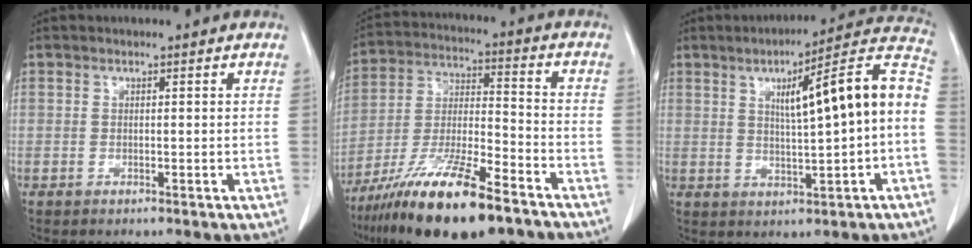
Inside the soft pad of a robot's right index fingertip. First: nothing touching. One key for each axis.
{"total": 18.6, "fx": -12.7, "fy": 3.1, "fz": 13.3, "tx": -0.255, "ty": -0.029, "tz": -0.227}
{"total": 14.8, "fx": 1.2, "fy": 0.9, "fz": 14.7, "tx": -0.209, "ty": 0.032, "tz": 0.017}